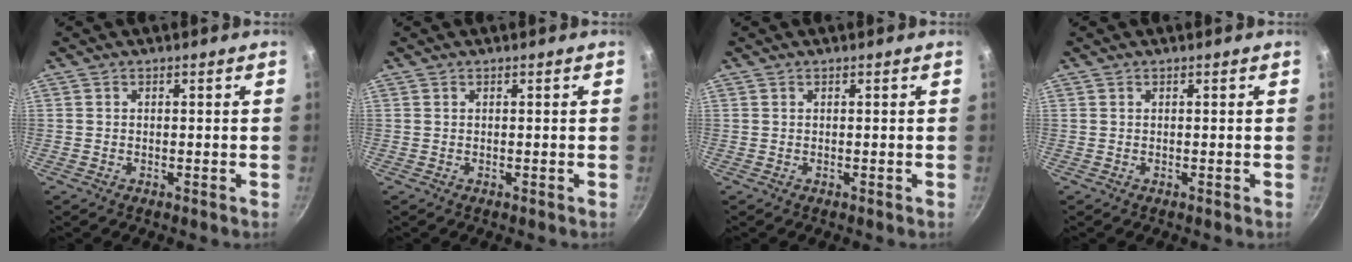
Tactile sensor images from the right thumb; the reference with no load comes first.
{"total": 0.0}
{"total": 0.0}
{"total": 0.0}